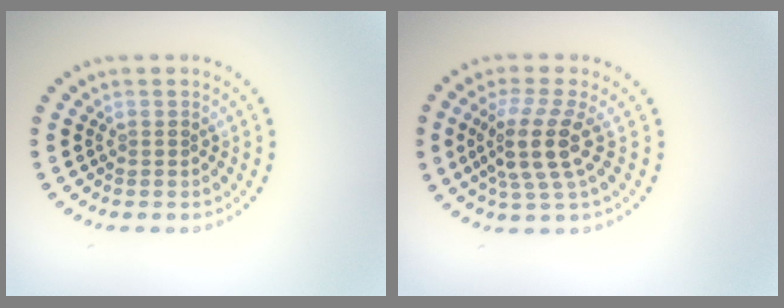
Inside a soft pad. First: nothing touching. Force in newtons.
{"total": 4.3, "press": 3.3, "slide": 2.8}